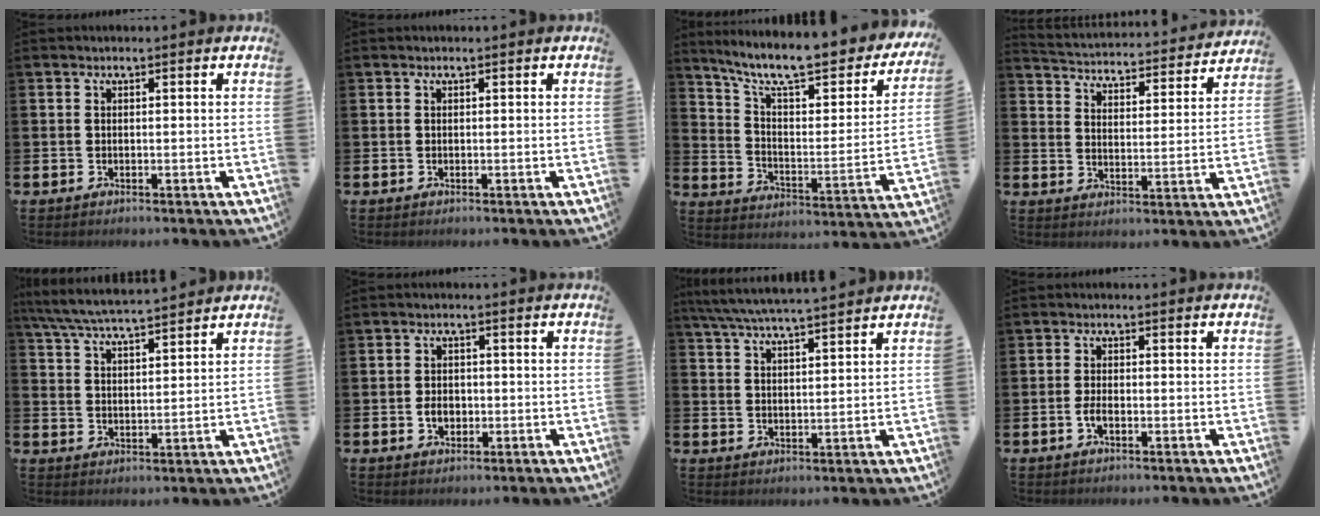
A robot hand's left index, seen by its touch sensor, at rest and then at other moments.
{"total": 0.0}
{"total": 10.7, "force": [8.8, 2.8, 5.5], "torque": [-0.127, -0.067, 0.145]}
{"total": 3.9, "force": [3.8, 0.7, 0.3], "torque": [-0.021, -0.043, 0.057]}
{"total": 6.4, "force": [6.1, 0.4, 1.9], "torque": [-0.059, -0.030, 0.110]}
{"total": 2.6, "force": [-0.6, 2.0, 1.5], "torque": [-0.017, -0.001, -0.018]}
{"total": 5.8, "force": [5.5, 0.1, 1.8], "torque": [-0.053, -0.024, 0.098]}
{"total": 1.9, "force": [-0.7, 0.9, 1.5], "torque": [-0.031, 0.003, -0.014]}